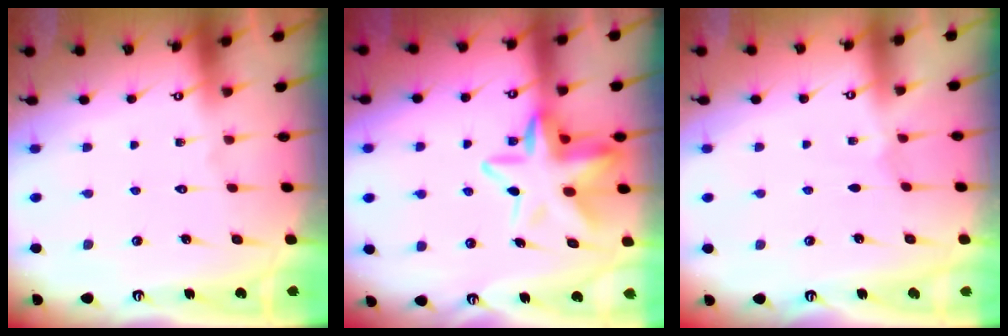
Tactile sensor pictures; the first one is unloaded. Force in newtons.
{"total": 13.7, "press": 13.5, "slide": 2.6}
{"total": 0.6, "press": 0.6, "slide": 0.2}